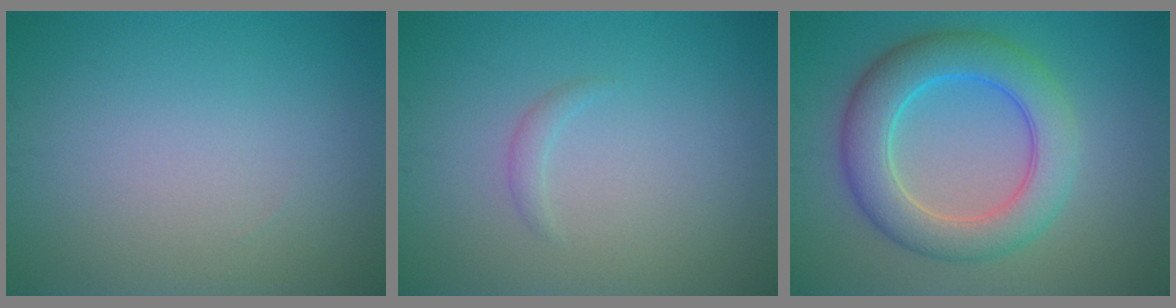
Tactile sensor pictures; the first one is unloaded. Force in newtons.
{"total": 0.8, "press": 0.8, "slide": 0.1}
{"total": 6.8, "press": 6.8, "slide": 0.1}